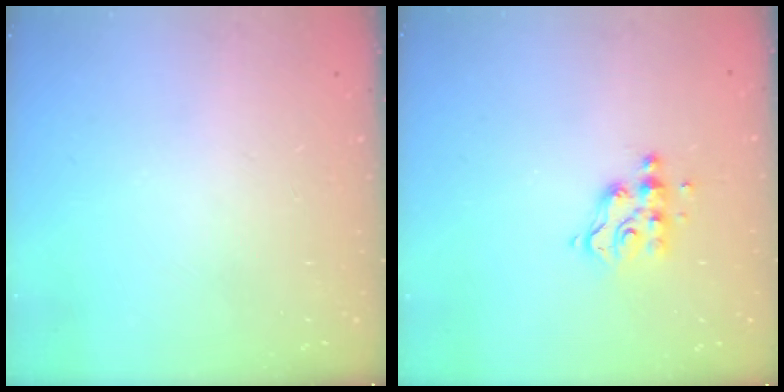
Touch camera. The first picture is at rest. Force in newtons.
{"total": 7.2, "press": 7.2, "slide": 0.2}